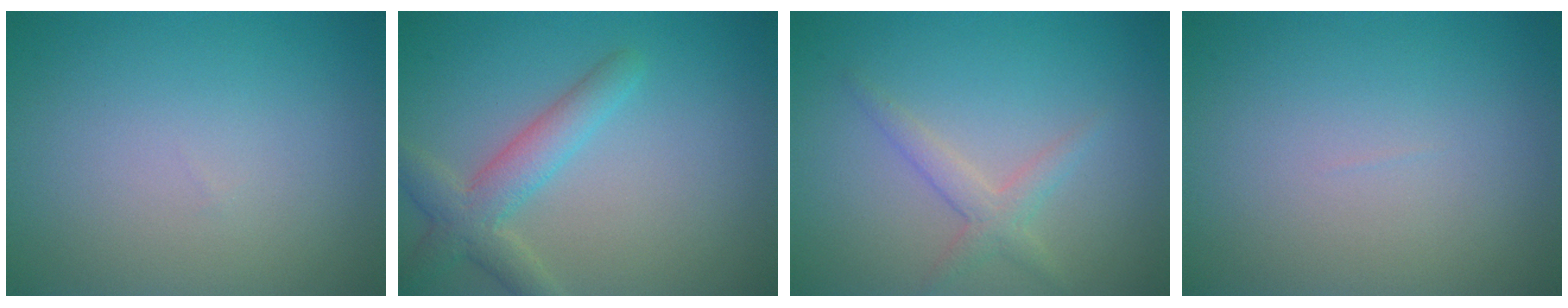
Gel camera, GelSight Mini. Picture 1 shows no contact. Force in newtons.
{"total": 3.6, "press": 3.6, "slide": 0.2}
{"total": 2.0, "press": 2.0, "slide": 0.1}
{"total": 0.0}